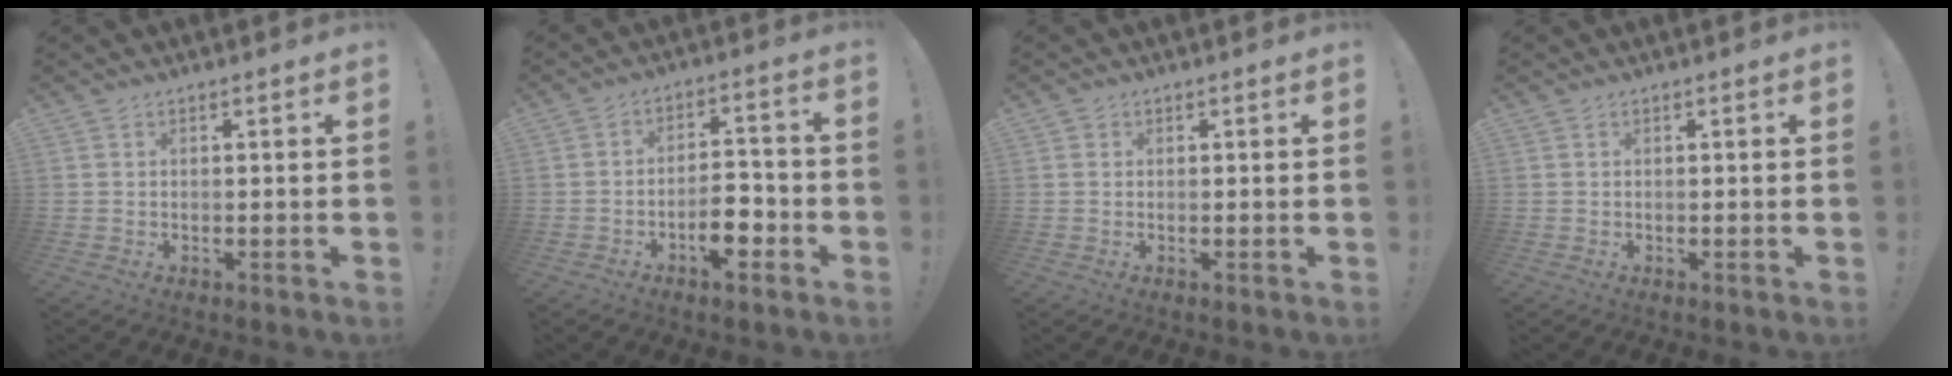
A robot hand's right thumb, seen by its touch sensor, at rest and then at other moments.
{"total": 9.0, "force": [-4.2, 4.2, 6.8], "torque": [-0.095, 0.023, -0.070]}
{"total": 0.8, "force": [0.4, 0.7, 0.0], "torque": [0.003, 0.000, 0.007]}
{"total": 0.0}